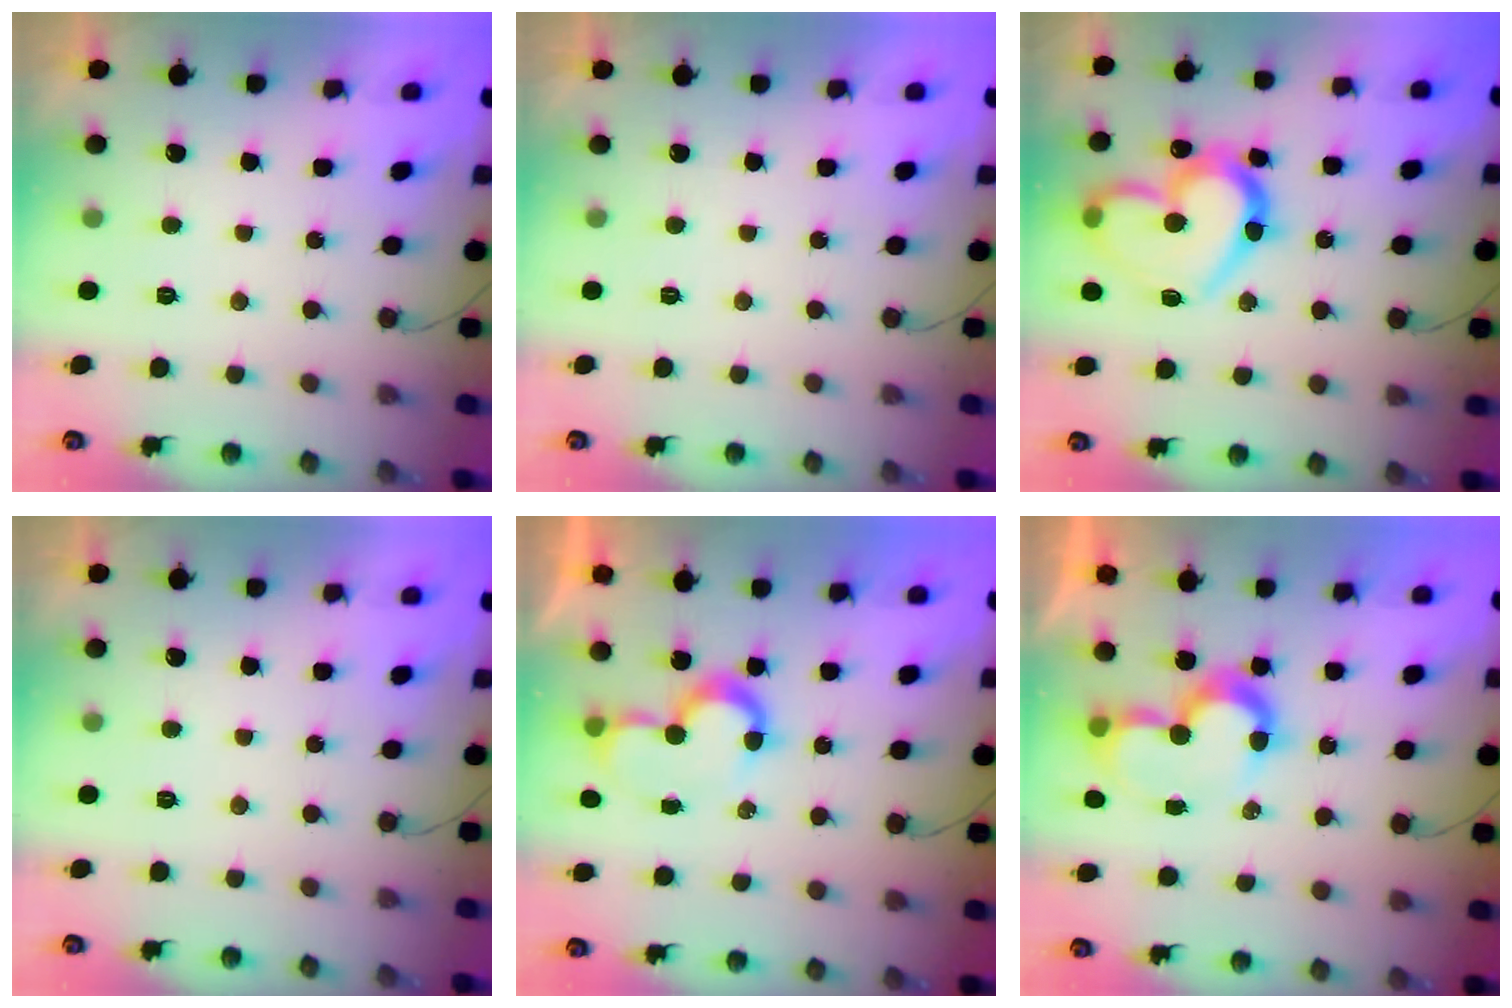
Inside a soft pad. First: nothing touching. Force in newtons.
{"total": 1.8, "press": 1.8, "slide": 0.1}
{"total": 20.6, "press": 20.5, "slide": 2.3}
{"total": 0.0}
{"total": 7.8, "press": 7.3, "slide": 2.8}
{"total": 9.0, "press": 8.6, "slide": 2.8}